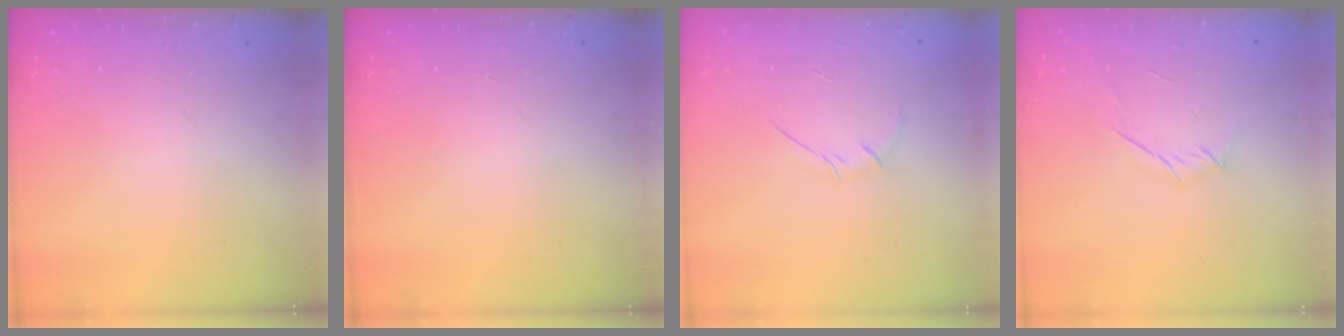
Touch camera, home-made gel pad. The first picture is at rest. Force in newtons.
{"total": 0.0}
{"total": 3.6, "press": 3.5, "slide": 0.9}
{"total": 4.0, "press": 3.9, "slide": 0.9}